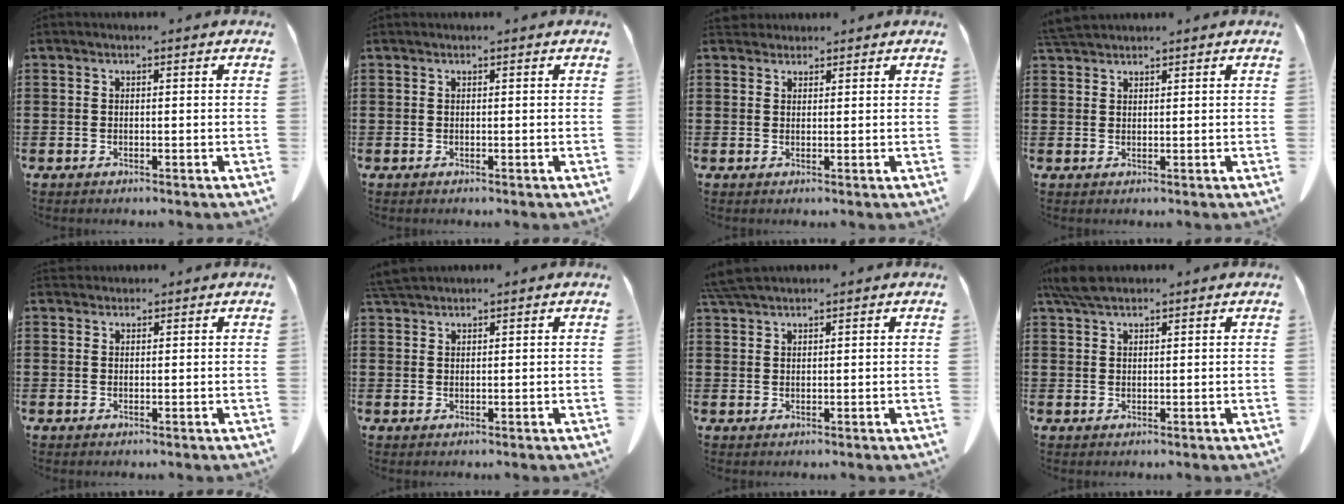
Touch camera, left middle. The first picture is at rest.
{"total": 0.0}
{"total": 1.8, "force": [1.7, 0.7, 0.2], "torque": [-0.009, 0.003, 0.034]}
{"total": 2.8, "force": [2.7, 0.4, 0.9], "torque": [-0.025, -0.001, 0.053]}
{"total": 1.2, "force": [1.2, 0.4, 0.0], "torque": [-0.004, 0.000, 0.025]}
{"total": 2.6, "force": [2.5, 0.3, 0.8], "torque": [-0.023, -0.001, 0.049]}
{"total": 3.5, "force": [3.1, 0.4, 1.5], "torque": [-0.039, -0.002, 0.060]}
{"total": 4.0, "force": [3.1, 1.2, 2.3], "torque": [-0.054, 0.001, 0.060]}